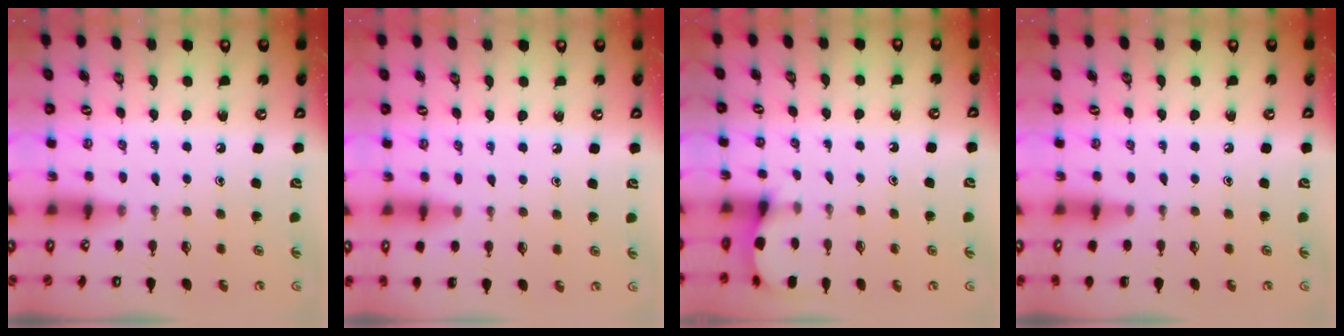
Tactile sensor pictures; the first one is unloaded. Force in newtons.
{"total": 3.0, "press": 3.0, "slide": 0.4}
{"total": 2.8, "press": 2.8, "slide": 0.3}
{"total": 0.0}